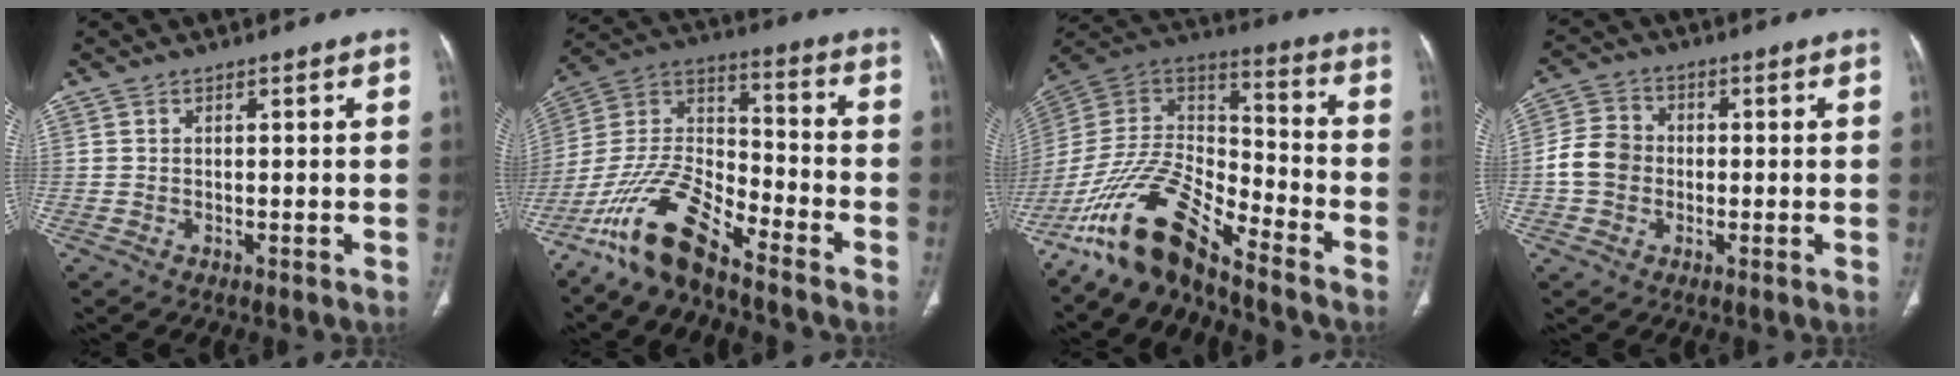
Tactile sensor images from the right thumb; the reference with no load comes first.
{"total": 14.6, "force": [-11.0, 4.8, 8.4], "torque": [-0.156, 0.078, -0.215]}
{"total": 15.6, "force": [-12.3, 4.8, 8.3], "torque": [-0.146, 0.095, -0.239]}
{"total": 6.9, "force": [-0.9, 5.9, 3.4], "torque": [-0.052, 0.019, -0.026]}